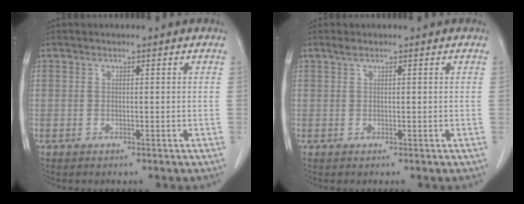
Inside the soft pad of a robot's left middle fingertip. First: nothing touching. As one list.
[{"total": 0.8, "force": [0.6, 0.1, 0.5], "torque": [-0.015, 0.008, 0.014]}]